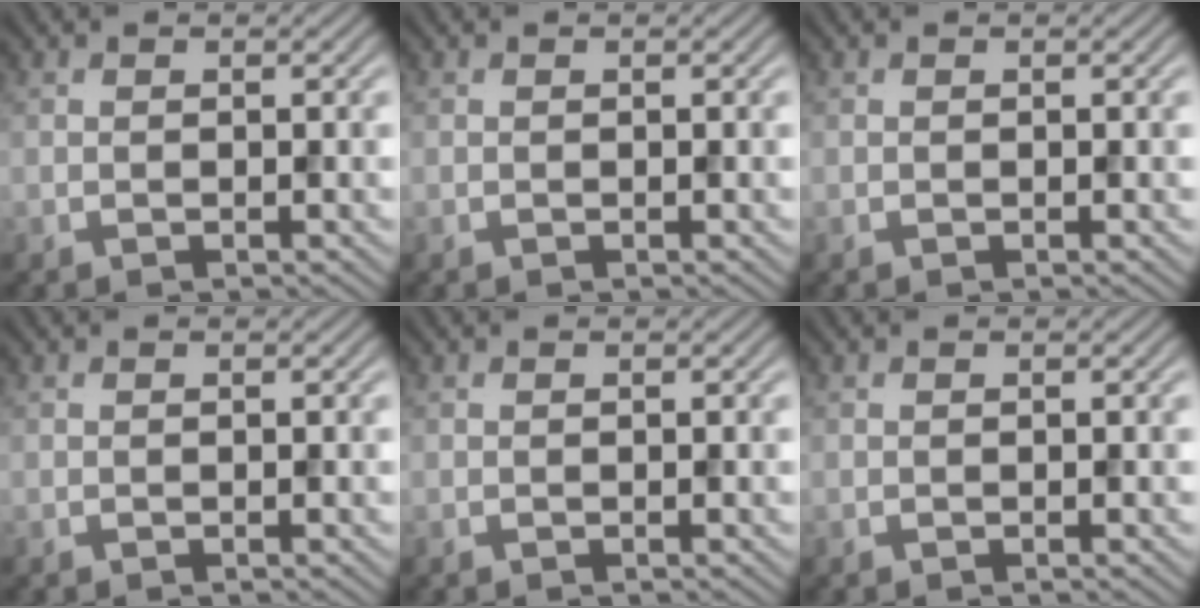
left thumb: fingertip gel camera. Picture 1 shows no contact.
{"total": 0.0}
{"total": 0.0}
{"total": 0.0}
{"total": 0.0}
{"total": 0.0}